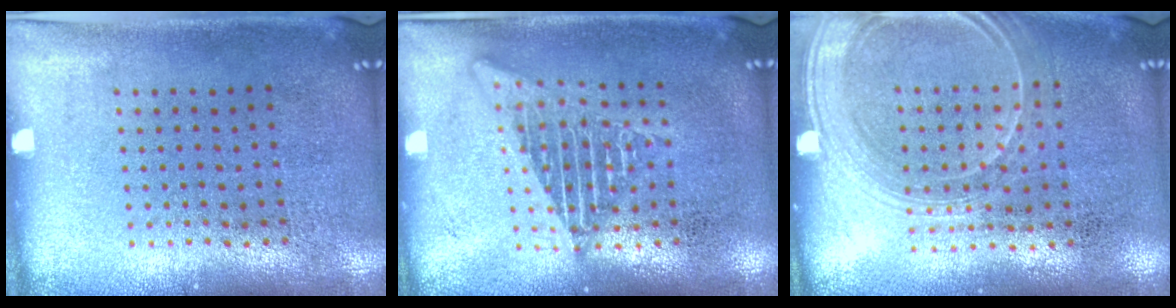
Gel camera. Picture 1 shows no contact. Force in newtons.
{"total": 2.4, "press": 2.4, "slide": 0.2}
{"total": 1.8, "press": 1.6, "slide": 0.7}